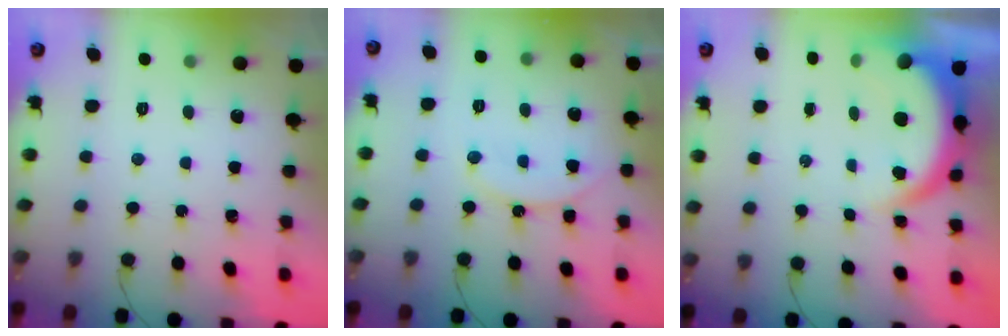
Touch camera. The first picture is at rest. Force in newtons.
{"total": 12.2, "press": 12.1, "slide": 1.2}
{"total": 7.3, "press": 7.3, "slide": 0.9}